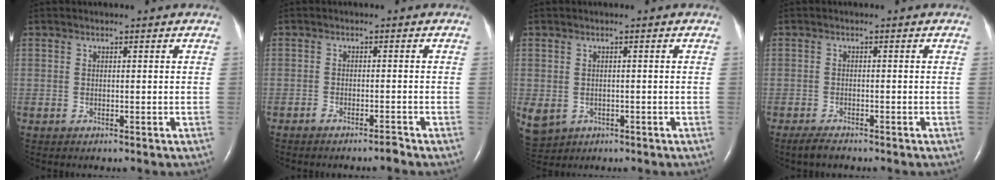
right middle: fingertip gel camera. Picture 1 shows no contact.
{"total": 1.4, "force": [-1.3, 0.0, 0.5], "torque": [-0.012, -0.001, -0.023]}
{"total": 10.0, "force": [-3.3, 8.5, 4.3], "torque": [-0.133, -0.001, -0.038]}
{"total": 2.2, "force": [-1.9, 0.6, 1.1], "torque": [-0.032, -0.006, -0.031]}